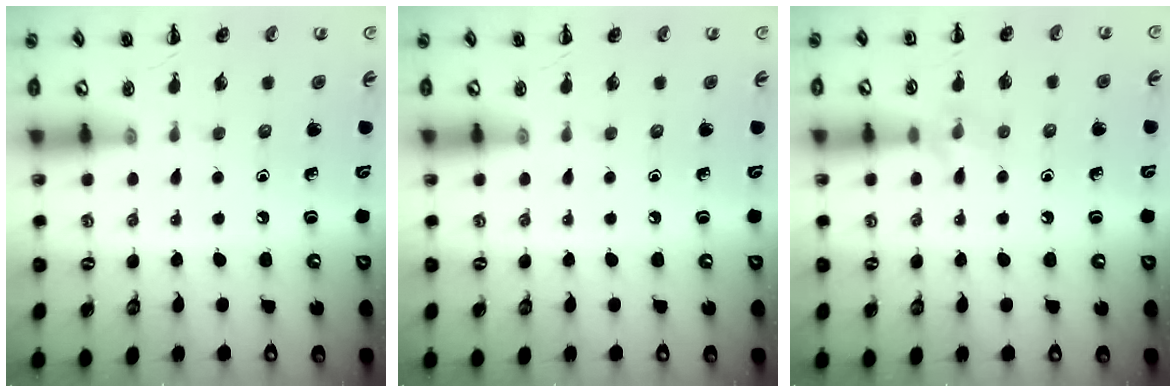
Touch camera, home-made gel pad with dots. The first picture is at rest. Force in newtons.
{"total": 0.0}
{"total": 6.7, "press": 6.5, "slide": 1.2}